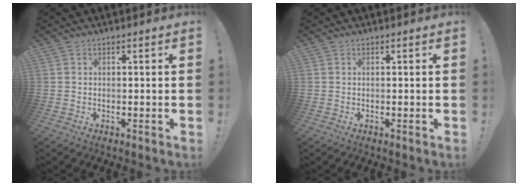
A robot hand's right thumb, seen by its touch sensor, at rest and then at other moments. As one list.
[{"total": 0.0}]